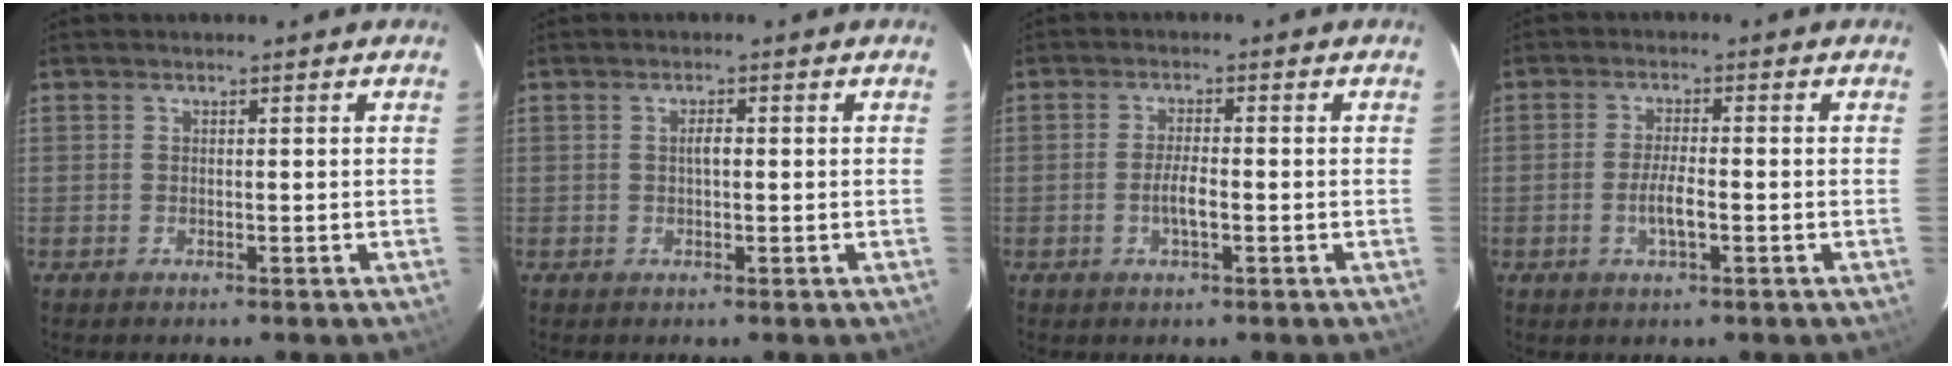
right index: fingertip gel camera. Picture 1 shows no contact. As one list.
[{"total": 1.5, "force": [0.1, 0.6, 1.4], "torque": [-0.025, 0.005, -0.001]}, {"total": 3.2, "force": [-1.0, 0.8, 3.0], "torque": [-0.058, -0.003, -0.018]}, {"total": 4.0, "force": [-1.4, 0.9, 3.7], "torque": [-0.072, -0.004, -0.024]}]